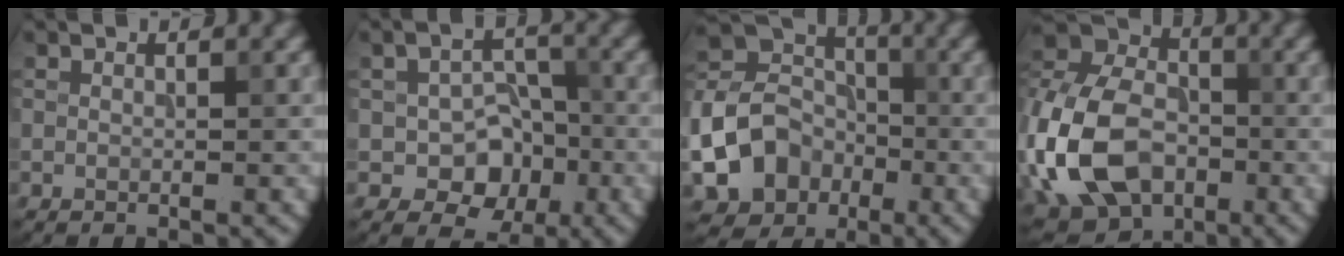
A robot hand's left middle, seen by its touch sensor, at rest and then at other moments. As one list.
[{"total": 5.5, "force": [-1.6, 4.1, 3.4], "torque": [-0.045, -0.007, -0.026]}, {"total": 12.4, "force": [-4.7, 10.4, 4.9], "torque": [-0.107, -0.034, -0.099]}, {"total": 15.1, "force": [-4.1, 10.5, 10.1], "torque": [-0.235, -0.004, -0.092]}]